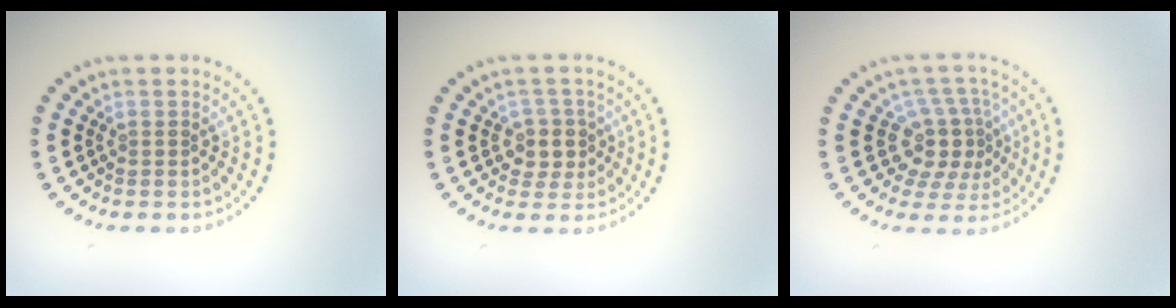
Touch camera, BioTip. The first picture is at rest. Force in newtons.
{"total": 2.5, "press": 2.2, "slide": 1.2}
{"total": 3.8, "press": 3.1, "slide": 2.2}